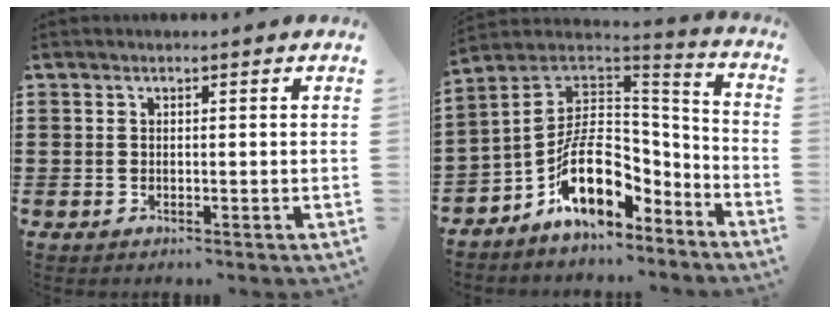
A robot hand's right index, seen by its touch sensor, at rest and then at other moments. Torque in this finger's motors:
{"motor_torque": [1.71, 0.43, 1.05, 0.21]}